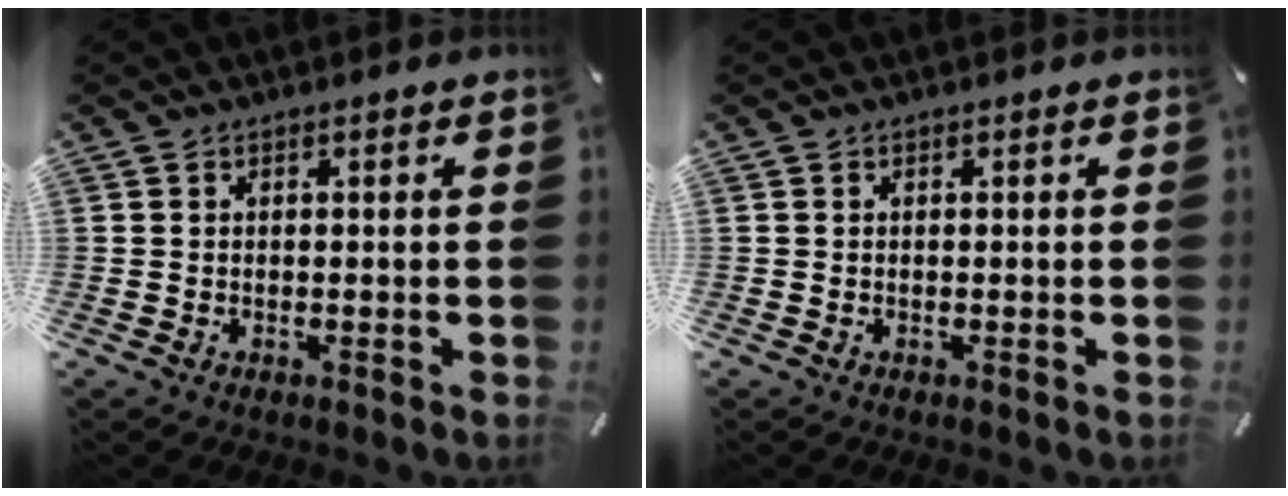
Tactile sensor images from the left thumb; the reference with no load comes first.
{"total": 0.0}